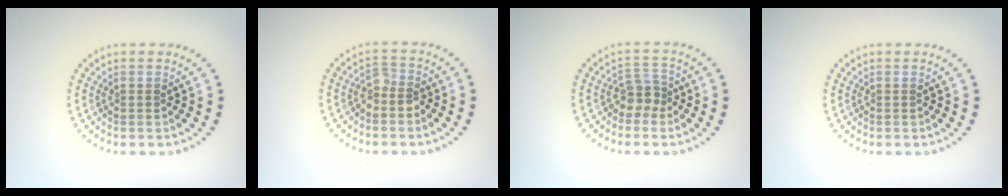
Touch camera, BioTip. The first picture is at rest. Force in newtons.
{"total": 1.6, "press": 1.3, "slide": 1.0}
{"total": 2.2, "press": 1.6, "slide": 1.4}
{"total": 0.0}